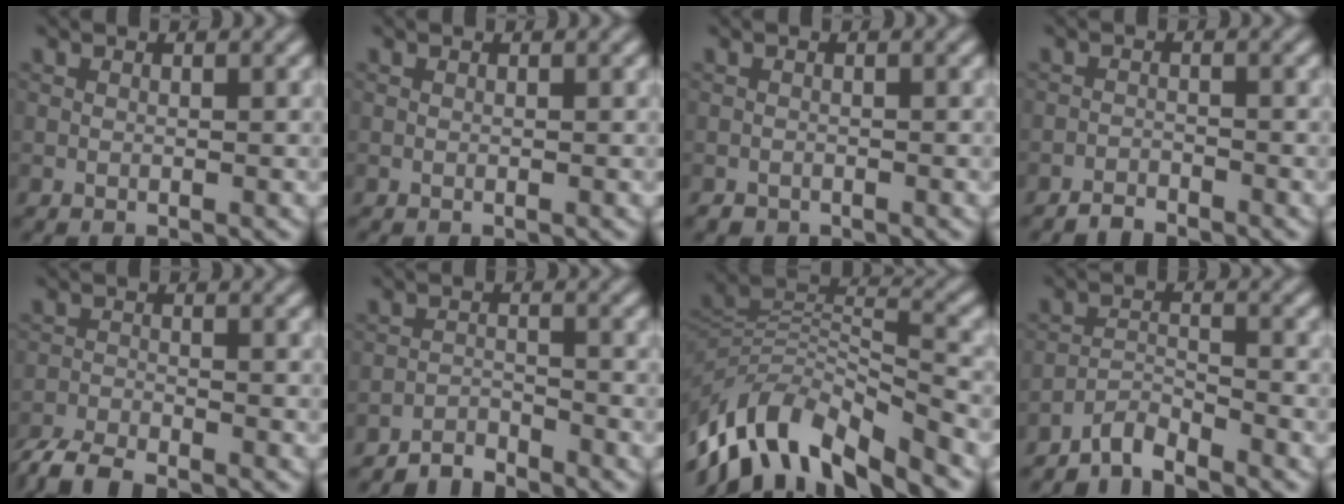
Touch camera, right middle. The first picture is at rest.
{"total": 0.0}
{"total": 1.1, "force": [-1.0, 0.0, -0.5], "torque": [0.000, 0.006, -0.011]}
{"total": 1.4, "force": [-1.4, -0.1, -0.4], "torque": [0.007, 0.012, -0.023]}
{"total": 4.3, "force": [-4.1, 0.5, 1.2], "torque": [-0.032, -0.003, -0.077]}
{"total": 2.4, "force": [-2.4, 0.0, -0.3], "torque": [0.005, 0.013, -0.045]}
{"total": 10.3, "force": [-6.2, 4.1, 7.1], "torque": [-0.144, 0.018, -0.107]}
{"total": 2.8, "force": [-2.8, 0.0, 0.3], "torque": [-0.006, 0.011, -0.054]}